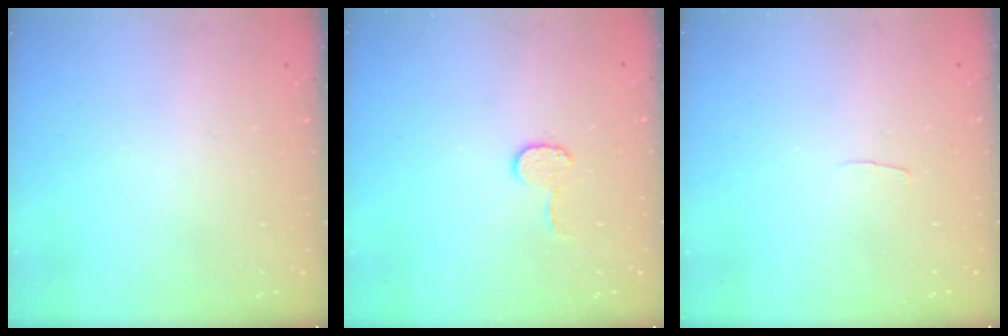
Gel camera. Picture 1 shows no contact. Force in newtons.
{"total": 6.4, "press": 6.4, "slide": 0.6}
{"total": 2.0, "press": 2.0, "slide": 0.2}